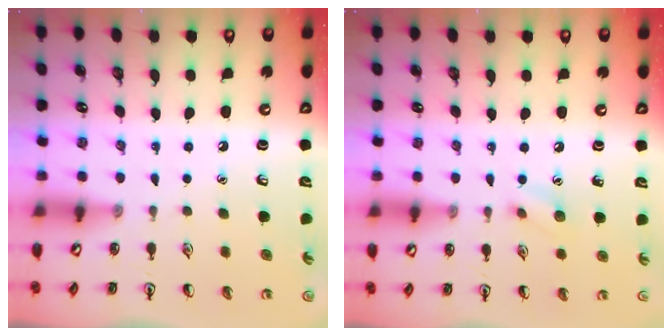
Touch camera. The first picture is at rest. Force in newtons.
{"total": 7.0, "press": 6.8, "slide": 1.7}